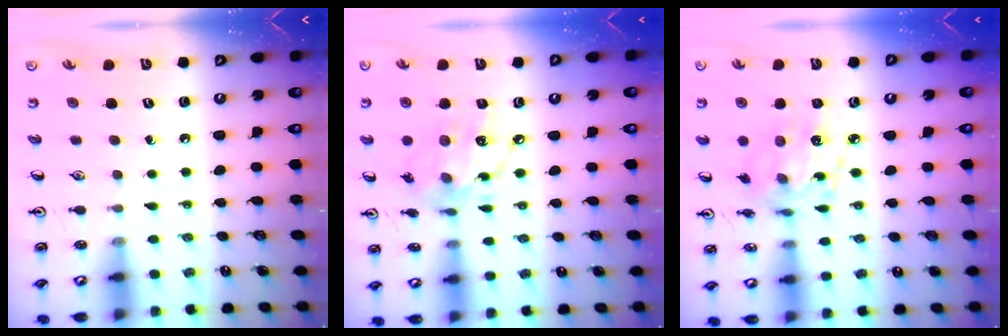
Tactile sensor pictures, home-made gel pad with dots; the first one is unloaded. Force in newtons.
{"total": 13.6, "press": 13.6, "slide": 1.0}
{"total": 11.1, "press": 11.1, "slide": 0.8}